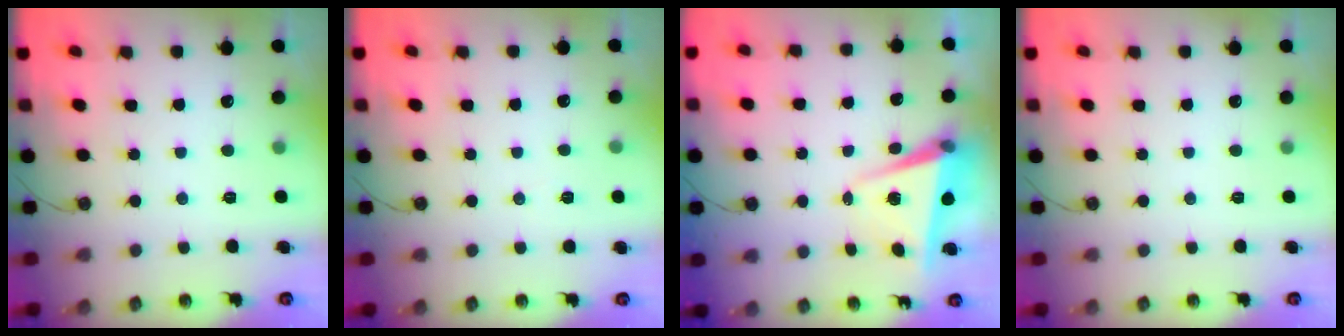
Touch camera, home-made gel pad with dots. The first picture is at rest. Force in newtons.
{"total": 4.8, "press": 2.1, "slide": 4.3}
{"total": 5.0, "press": 4.7, "slide": 1.8}
{"total": 0.0}